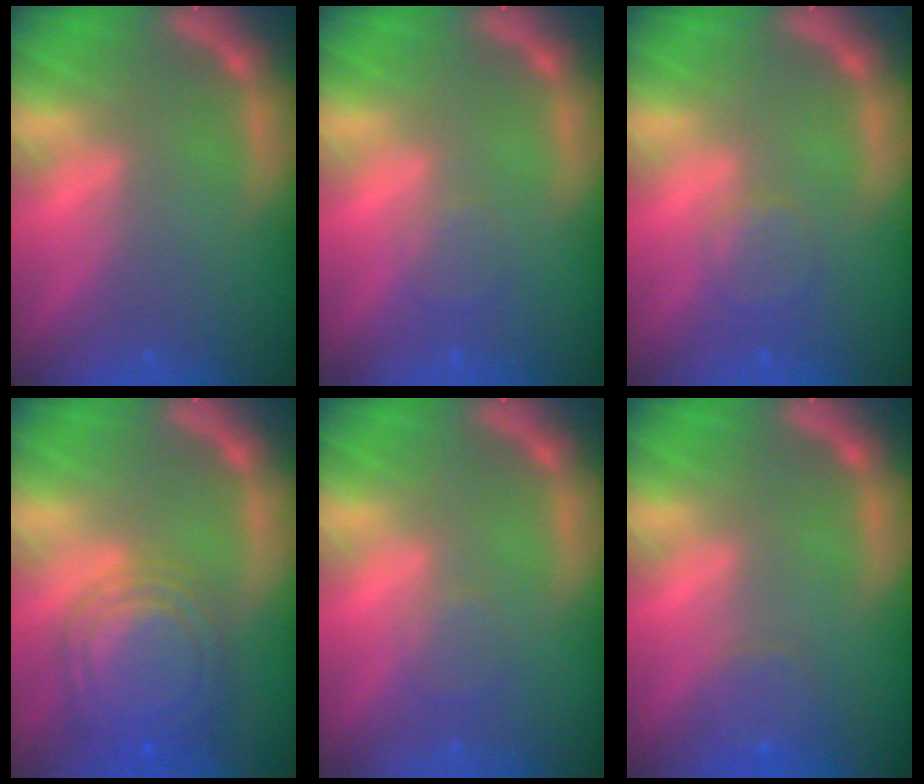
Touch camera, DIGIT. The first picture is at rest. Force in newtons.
{"total": 1.5}
{"total": 2.4}
{"total": 9.5}
{"total": 1.5}
{"total": 2.4}